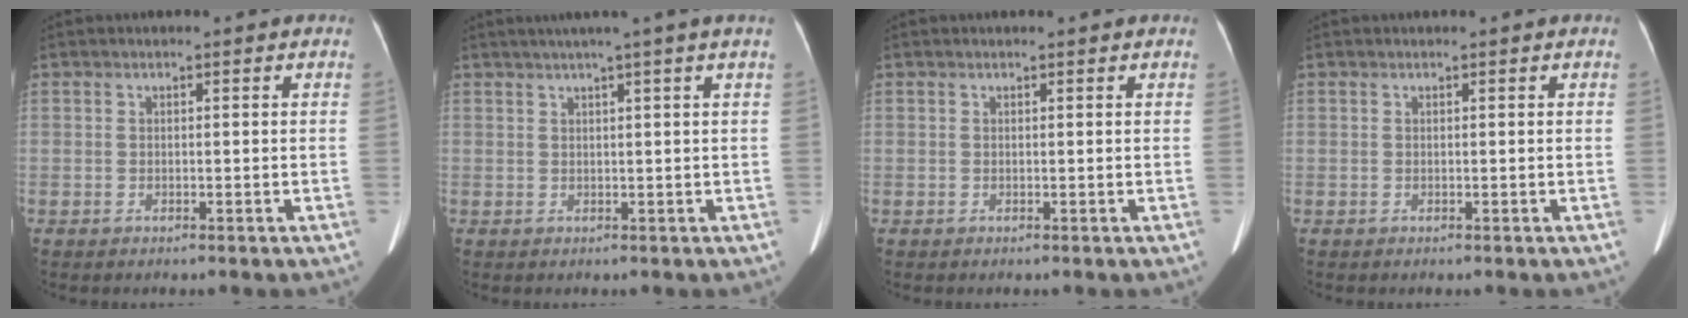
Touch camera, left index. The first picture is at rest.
{"total": 5.2, "force": [3.7, -1.5, 3.3], "torque": [-0.041, 0.016, 0.054]}
{"total": 1.0, "force": [0.9, 0.1, 0.3], "torque": [-0.010, 0.008, 0.009]}
{"total": 0.5, "force": [0.5, 0.0, 0.1], "torque": [-0.001, 0.010, 0.009]}